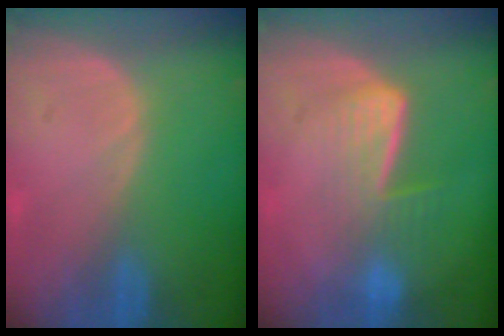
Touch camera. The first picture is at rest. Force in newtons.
{"total": 6.9, "press": 5.8, "slide": 3.7}